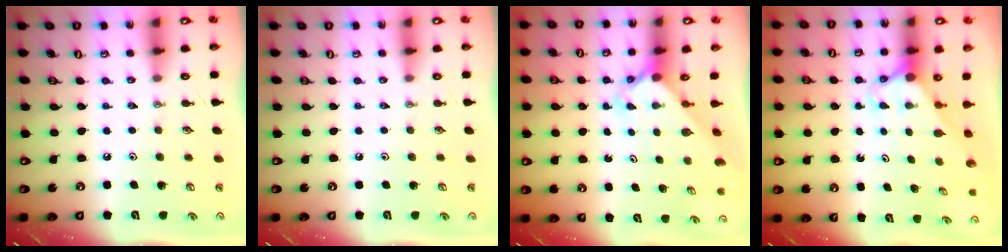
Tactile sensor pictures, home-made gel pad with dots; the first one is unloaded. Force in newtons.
{"total": 0.0}
{"total": 2.4, "press": 2.4, "slide": 0.1}
{"total": 2.8, "press": 2.8, "slide": 0.0}